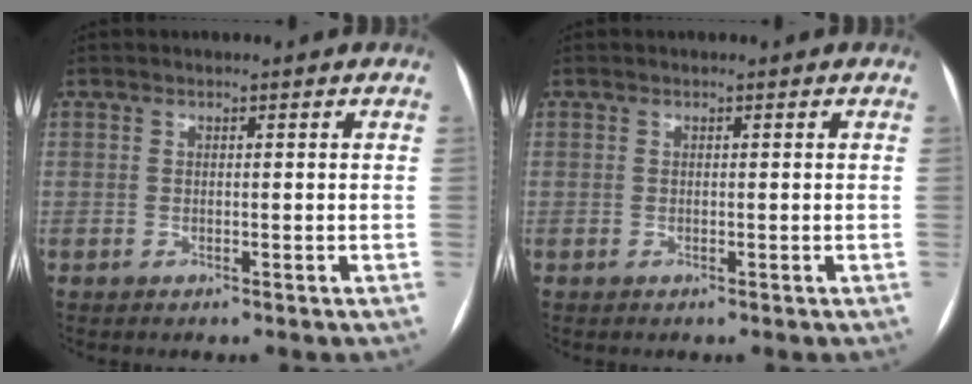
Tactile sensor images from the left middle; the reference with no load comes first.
{"total": 0.0}